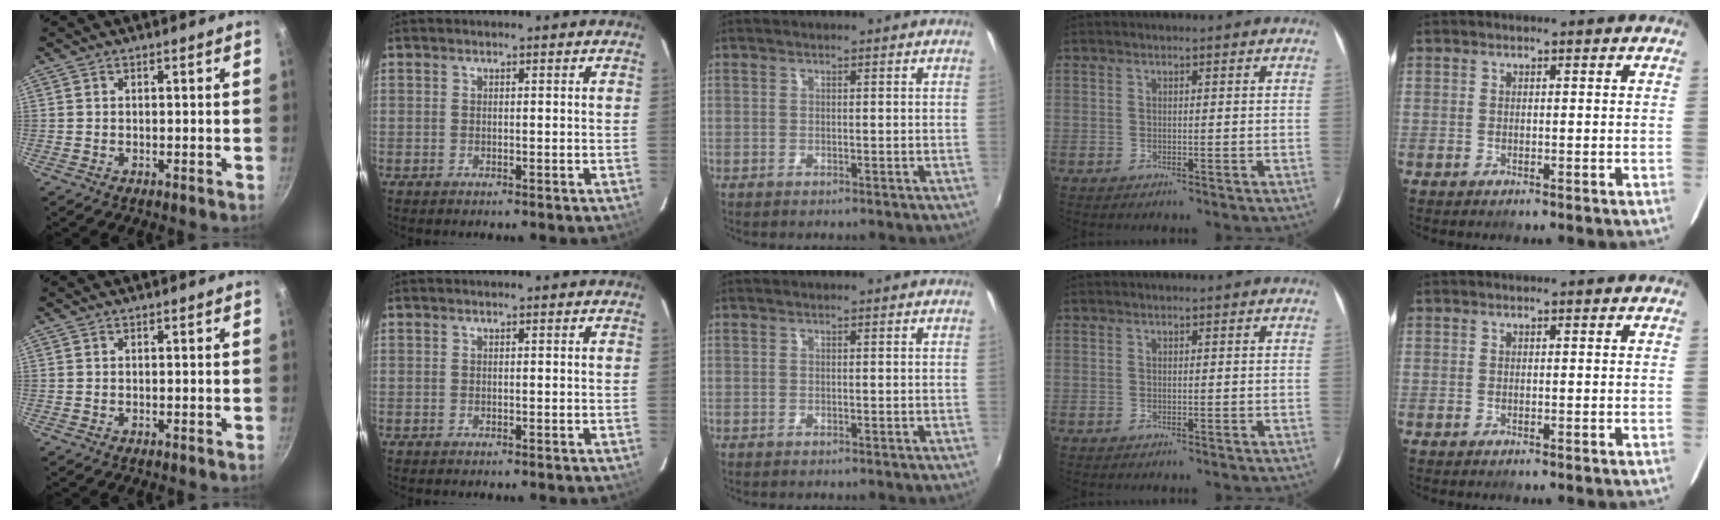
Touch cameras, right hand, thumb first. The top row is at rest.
{}